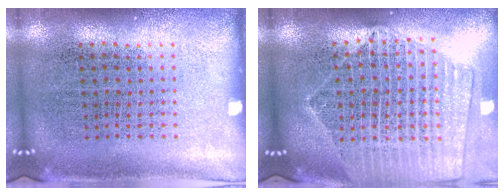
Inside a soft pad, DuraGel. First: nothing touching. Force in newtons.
{"total": 2.1, "press": 1.9, "slide": 0.9}